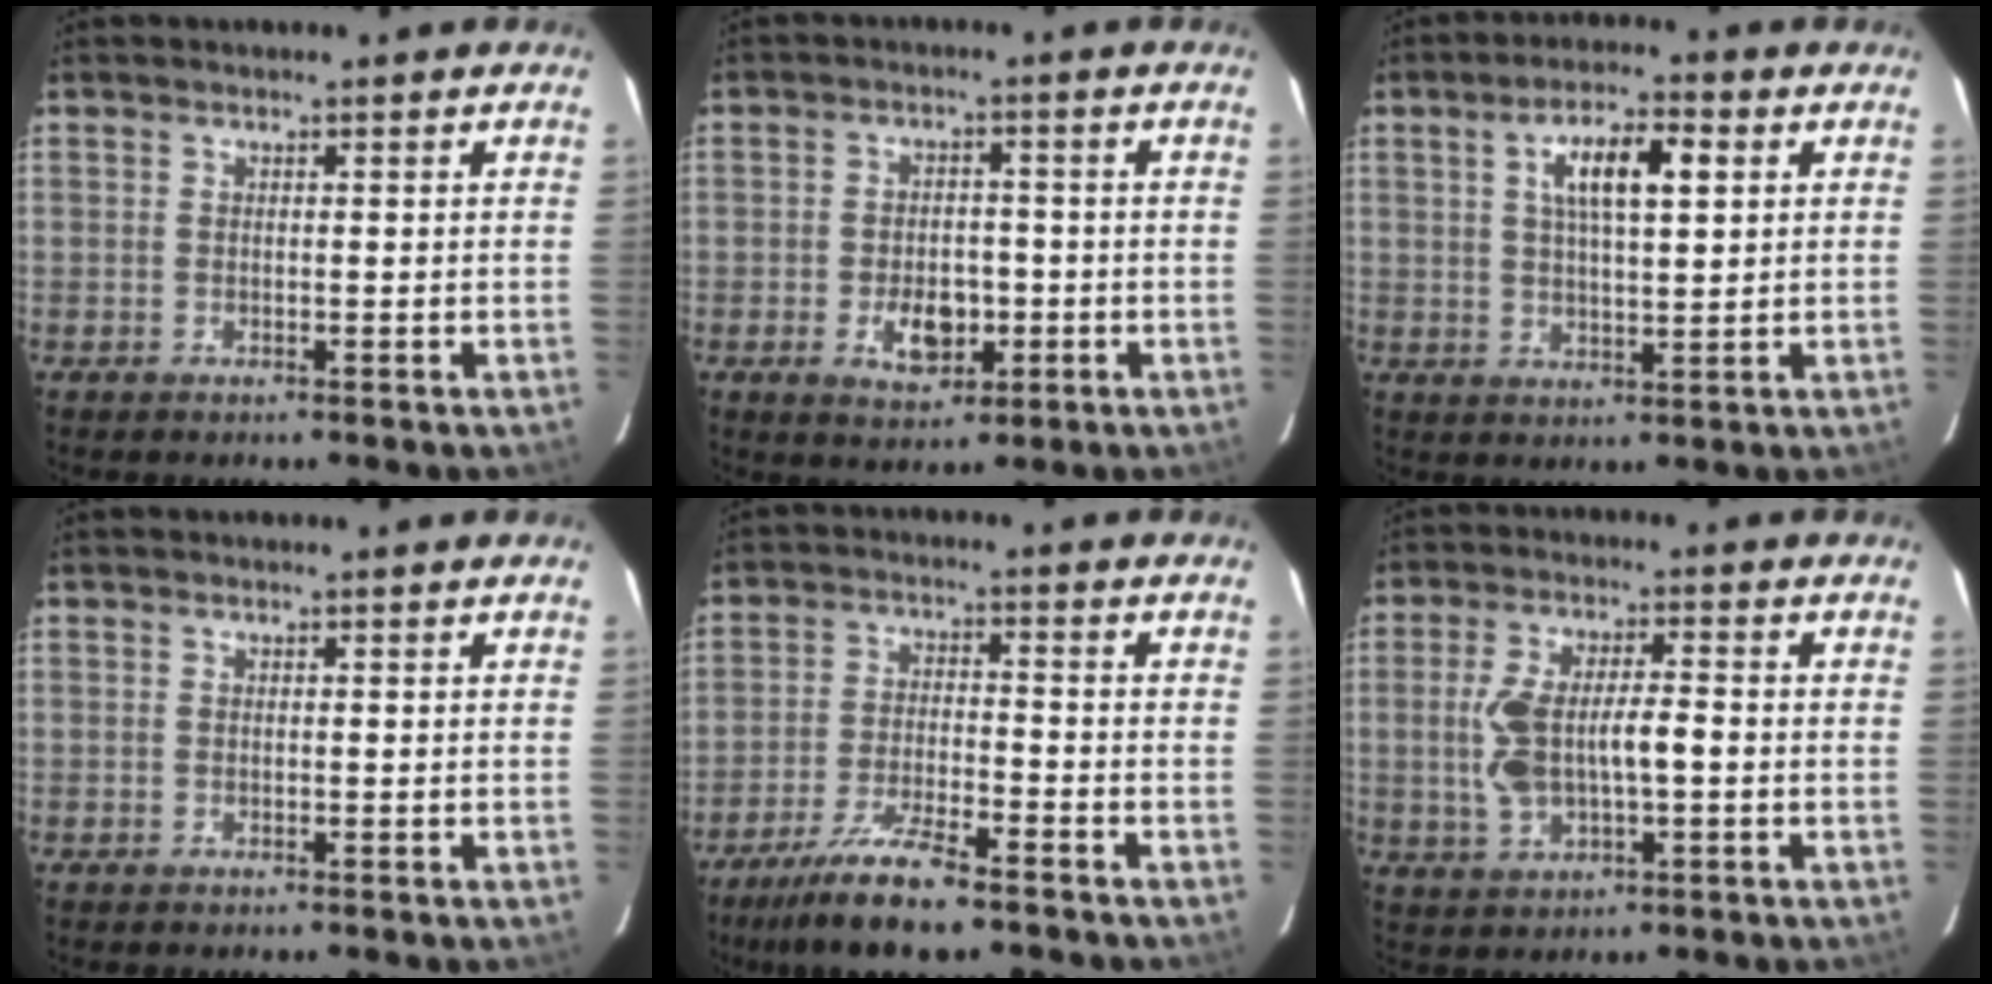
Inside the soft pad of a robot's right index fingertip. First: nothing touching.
{"total": 6.0, "force": [-1.9, 3.6, 4.5], "torque": [-0.072, 0.002, -0.023]}
{"total": 8.3, "force": [2.6, 2.2, 7.6], "torque": [-0.139, 0.015, 0.046]}
{"total": 0.0}
{"total": 9.8, "force": [-7.4, 1.0, 6.3], "torque": [-0.118, -0.026, -0.132]}
{"total": 8.9, "force": [-0.7, 3.2, 8.3], "torque": [-0.175, 0.017, -0.005]}